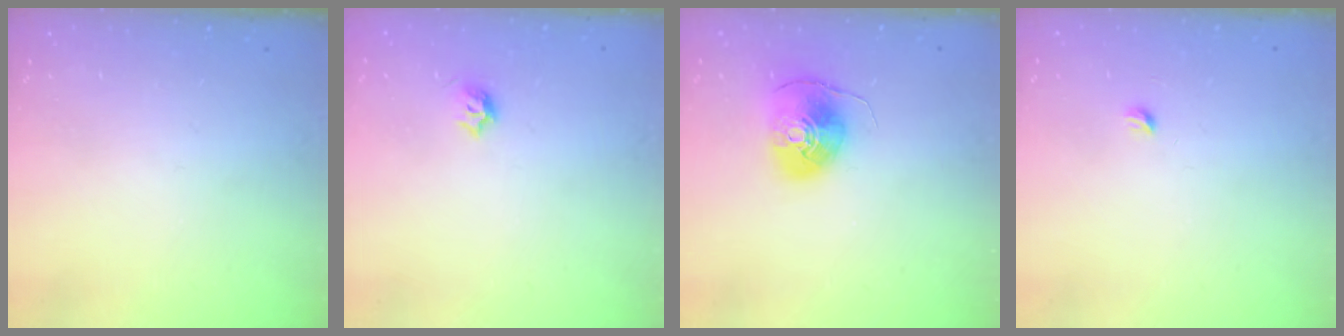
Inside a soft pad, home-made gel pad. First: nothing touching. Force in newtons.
{"total": 4.1, "press": 4.0, "slide": 0.7}
{"total": 8.4, "press": 8.3, "slide": 1.5}
{"total": 2.9, "press": 2.9, "slide": 0.4}